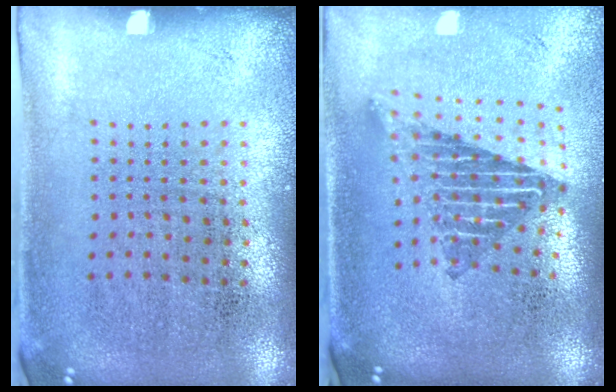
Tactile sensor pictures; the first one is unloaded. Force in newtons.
{"total": 2.2, "press": 1.6, "slide": 1.4}